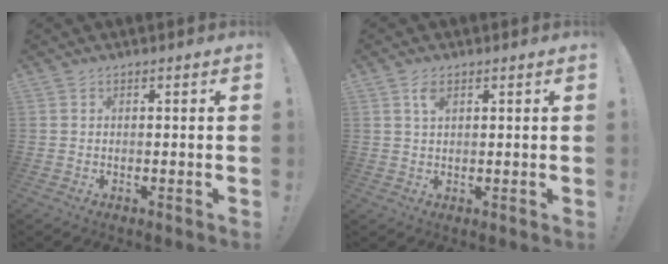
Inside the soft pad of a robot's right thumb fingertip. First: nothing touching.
{"total": 3.3, "force": [1.6, 1.6, 2.4], "torque": [-0.028, -0.007, 0.024]}